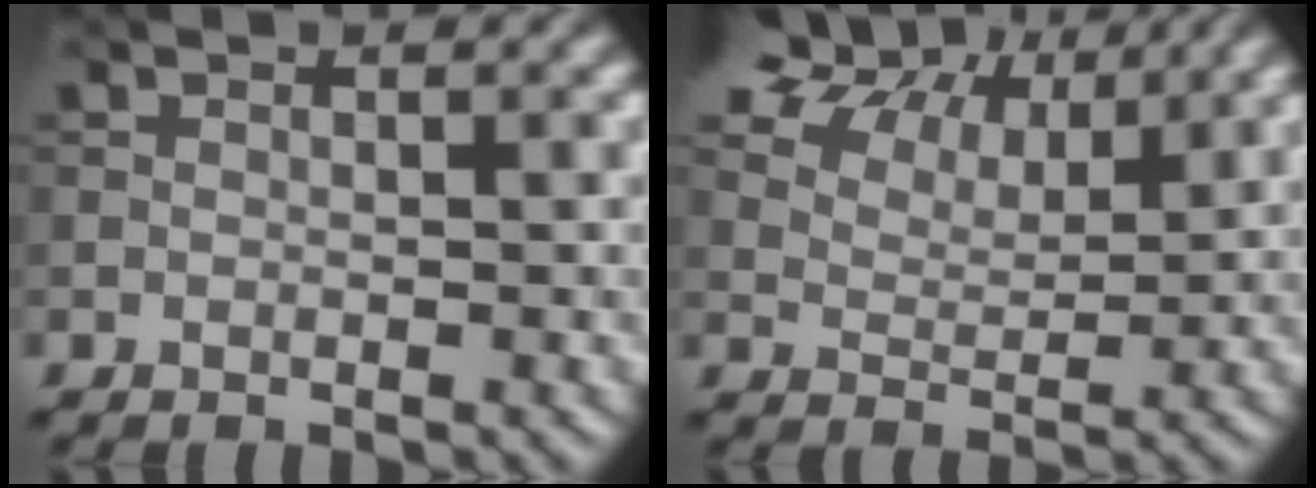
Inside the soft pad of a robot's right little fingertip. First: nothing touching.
{"total": 10.7, "force": [7.6, 5.4, 5.2], "torque": [-0.141, 0.016, 0.157]}